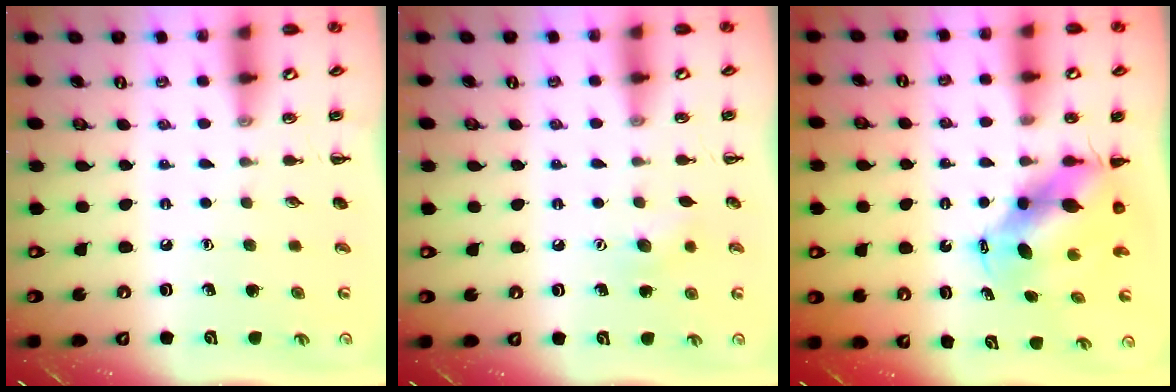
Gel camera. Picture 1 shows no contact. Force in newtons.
{"total": 6.5, "press": 6.3, "slide": 1.6}
{"total": 6.8, "press": 6.6, "slide": 1.8}